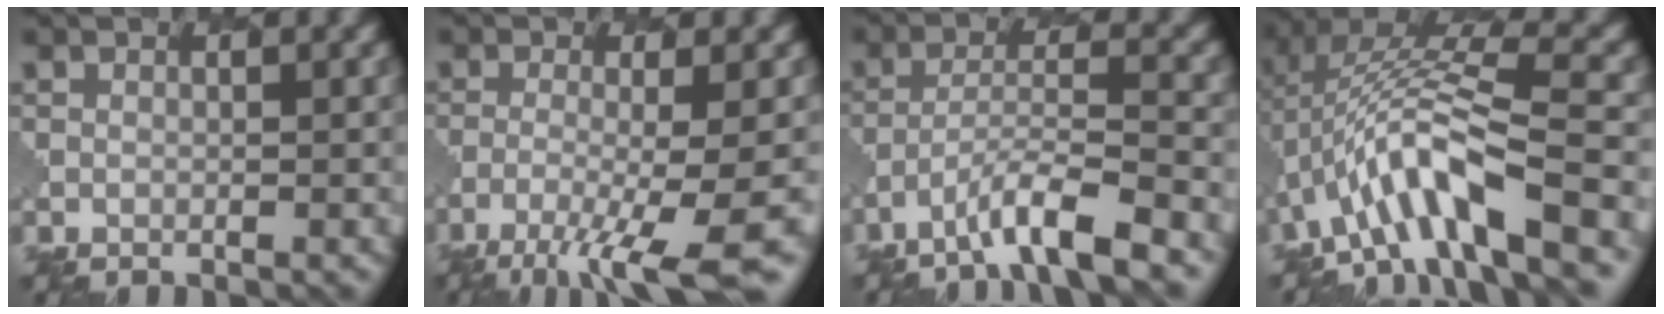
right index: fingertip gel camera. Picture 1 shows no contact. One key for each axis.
{"total": 8.3, "fx": -4.9, "fy": 1.4, "fz": 6.5, "tx": -0.099, "ty": -0.010, "tz": -0.081}
{"total": 5.5, "fx": -3.9, "fy": 0.6, "fz": 3.7, "tx": -0.064, "ty": 0.005, "tz": -0.070}
{"total": 9.0, "fx": -3.0, "fy": 2.8, "fz": 8.0, "tx": -0.143, "ty": 0.018, "tz": -0.054}